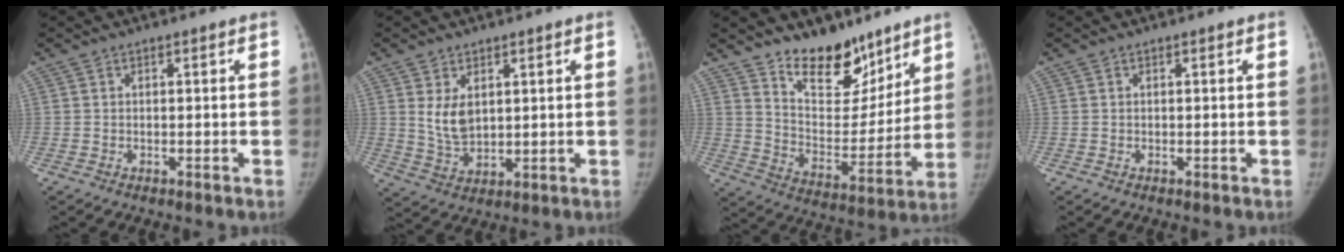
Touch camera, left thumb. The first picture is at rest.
{"total": 5.9, "force": [1.9, 3.8, 4.1], "torque": [-0.058, -0.018, 0.048]}
{"total": 16.3, "force": [12.2, 8.2, 7.0], "torque": [-0.050, -0.094, 0.202]}
{"total": 0.0}